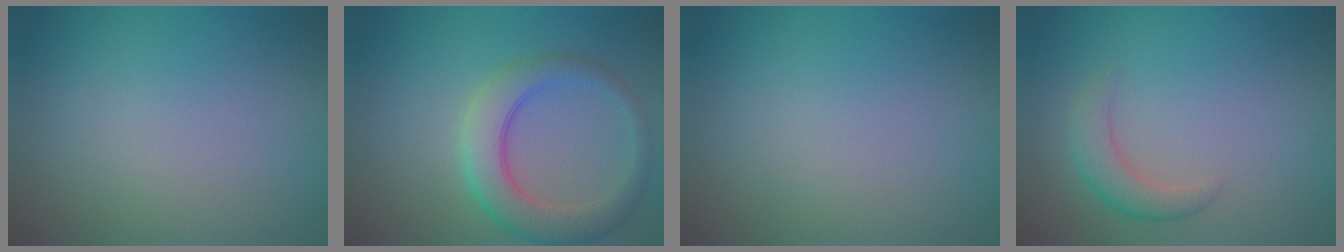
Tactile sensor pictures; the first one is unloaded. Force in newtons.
{"total": 5.3, "press": 5.3, "slide": 0.4}
{"total": 0.0}
{"total": 2.7, "press": 2.6, "slide": 0.2}